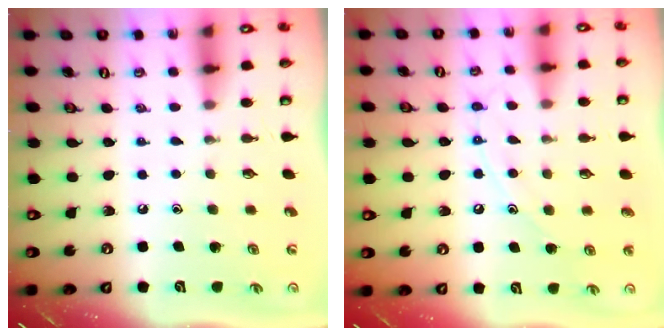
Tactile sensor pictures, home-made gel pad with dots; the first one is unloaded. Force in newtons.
{"total": 9.0, "press": 9.0, "slide": 0.8}